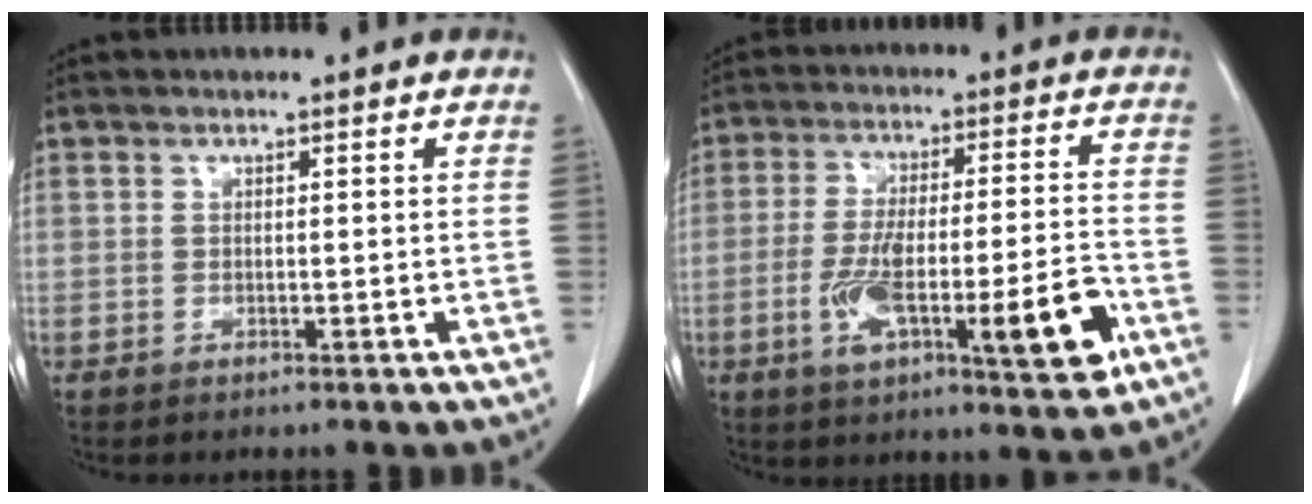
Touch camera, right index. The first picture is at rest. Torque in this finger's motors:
{"motor_torque": [1.24, -0.90, 0.39, 0.10]}